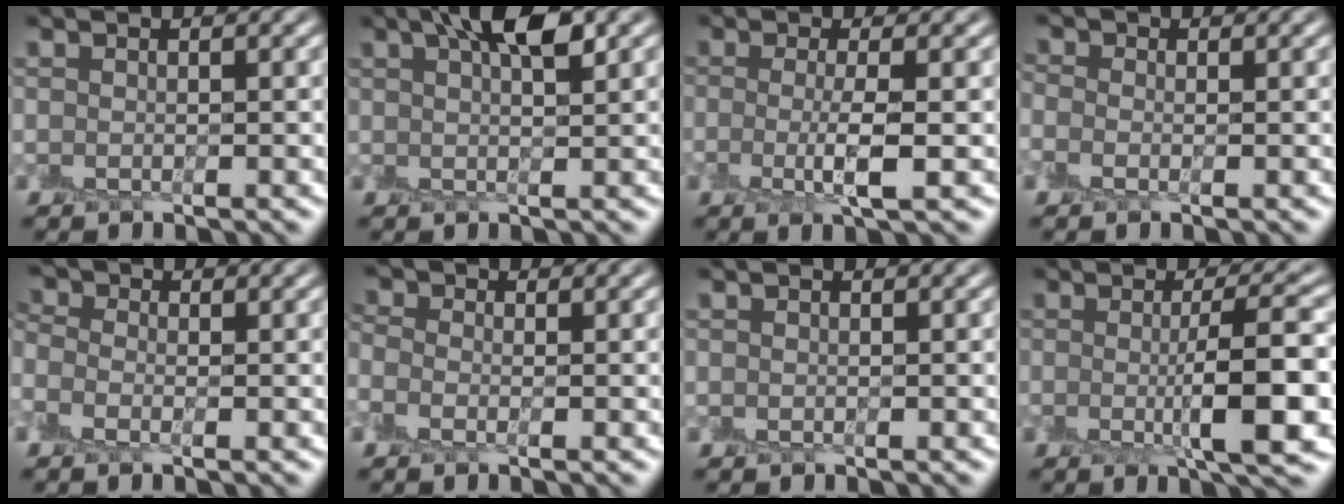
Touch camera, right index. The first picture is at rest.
{"total": 4.8, "force": [2.5, 1.2, 3.9], "torque": [-0.063, 0.009, 0.037]}
{"total": 3.0, "force": [-0.5, 0.4, 2.9], "torque": [-0.060, -0.012, -0.011]}
{"total": 1.1, "force": [-0.3, 1.0, 0.6], "torque": [-0.012, 0.002, -0.014]}
{"total": 1.9, "force": [-0.4, 1.4, 1.1], "torque": [-0.029, 0.006, -0.023]}
{"total": 1.5, "force": [-0.4, 1.2, 0.9], "torque": [-0.020, 0.004, -0.022]}
{"total": 0.0}
{"total": 6.4, "force": [-0.5, 1.0, 6.3], "torque": [-0.099, -0.005, -0.009]}